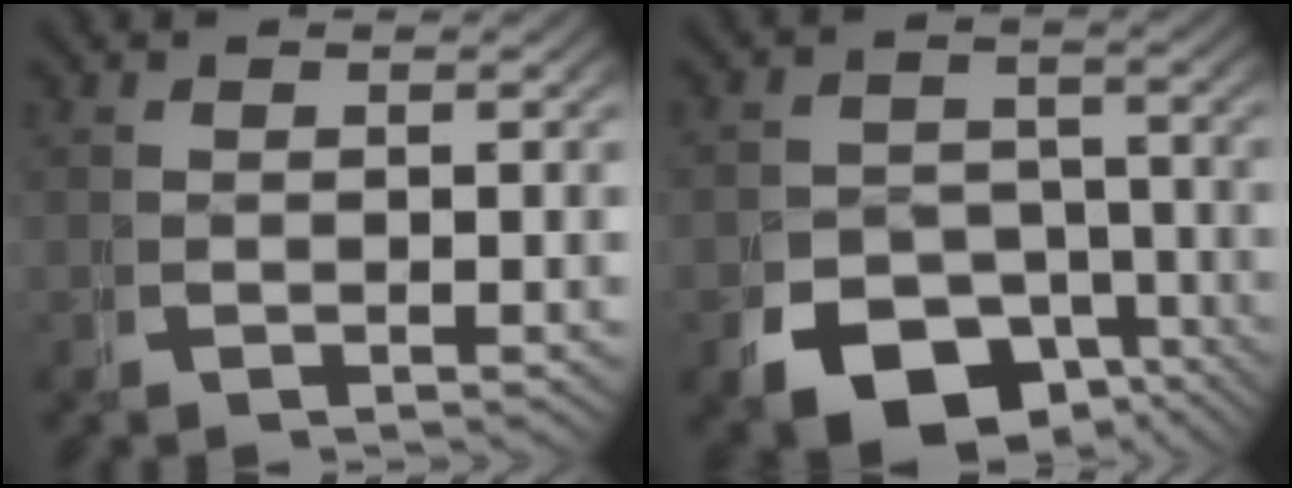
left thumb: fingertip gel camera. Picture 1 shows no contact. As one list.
[{"total": 11.3, "force": [-6.3, 7.9, 4.9], "torque": [-0.085, -0.051, -0.089]}]